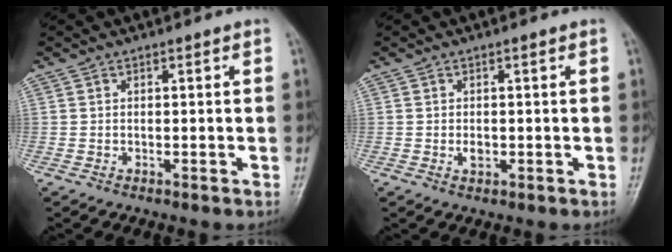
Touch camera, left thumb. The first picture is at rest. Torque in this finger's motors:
{"motor_torque": [0.16, 0.40, 0.15, 0.14, 0.00]}